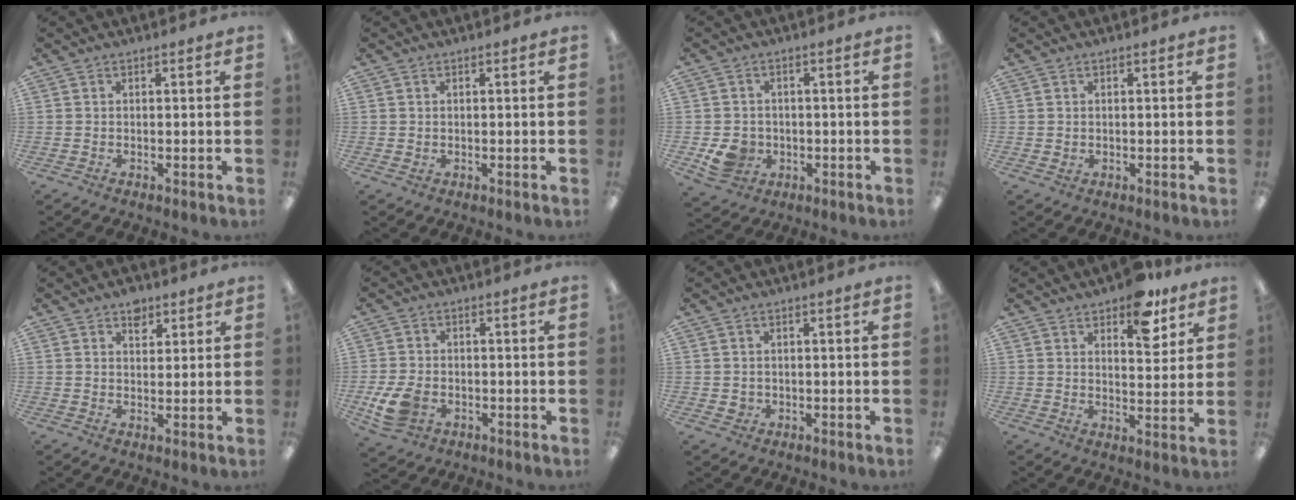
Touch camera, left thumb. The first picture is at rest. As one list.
[{"total": 0.5, "force": [0.3, 0.4, 0.2], "torque": [0.005, 0.000, 0.003]}, {"total": 6.3, "force": [-1.5, 5.5, 2.6], "torque": [-0.035, 0.006, -0.025]}, {"total": 0.7, "force": [0.3, 0.6, 0.2], "torque": [0.003, 0.000, 0.003]}, {"total": 4.4, "force": [3.0, 2.8, 1.8], "torque": [-0.009, -0.012, 0.049]}, {"total": 8.2, "force": [-2.4, 5.7, 5.4], "torque": [-0.121, 0.004, -0.041]}, {"total": 1.7, "force": [0.0, 1.7, 0.5], "torque": [-0.012, 0.004, -0.001]}, {"total": 10.2, "force": [6.9, 4.8, 5.7], "torque": [-0.058, -0.035, 0.114]}]